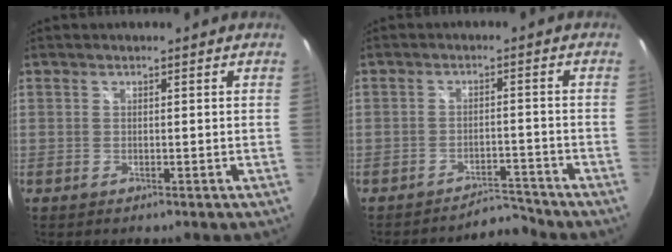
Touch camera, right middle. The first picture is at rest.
{"total": 4.2, "force": [-4.2, -0.1, -0.5], "torque": [0.001, 0.010, -0.069]}